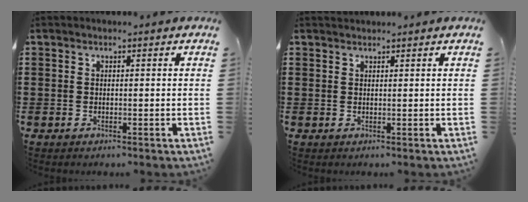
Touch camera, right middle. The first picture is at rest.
{"total": 0.8, "force": [0.8, 0.1, -0.1], "torque": [-0.002, -0.003, 0.016]}